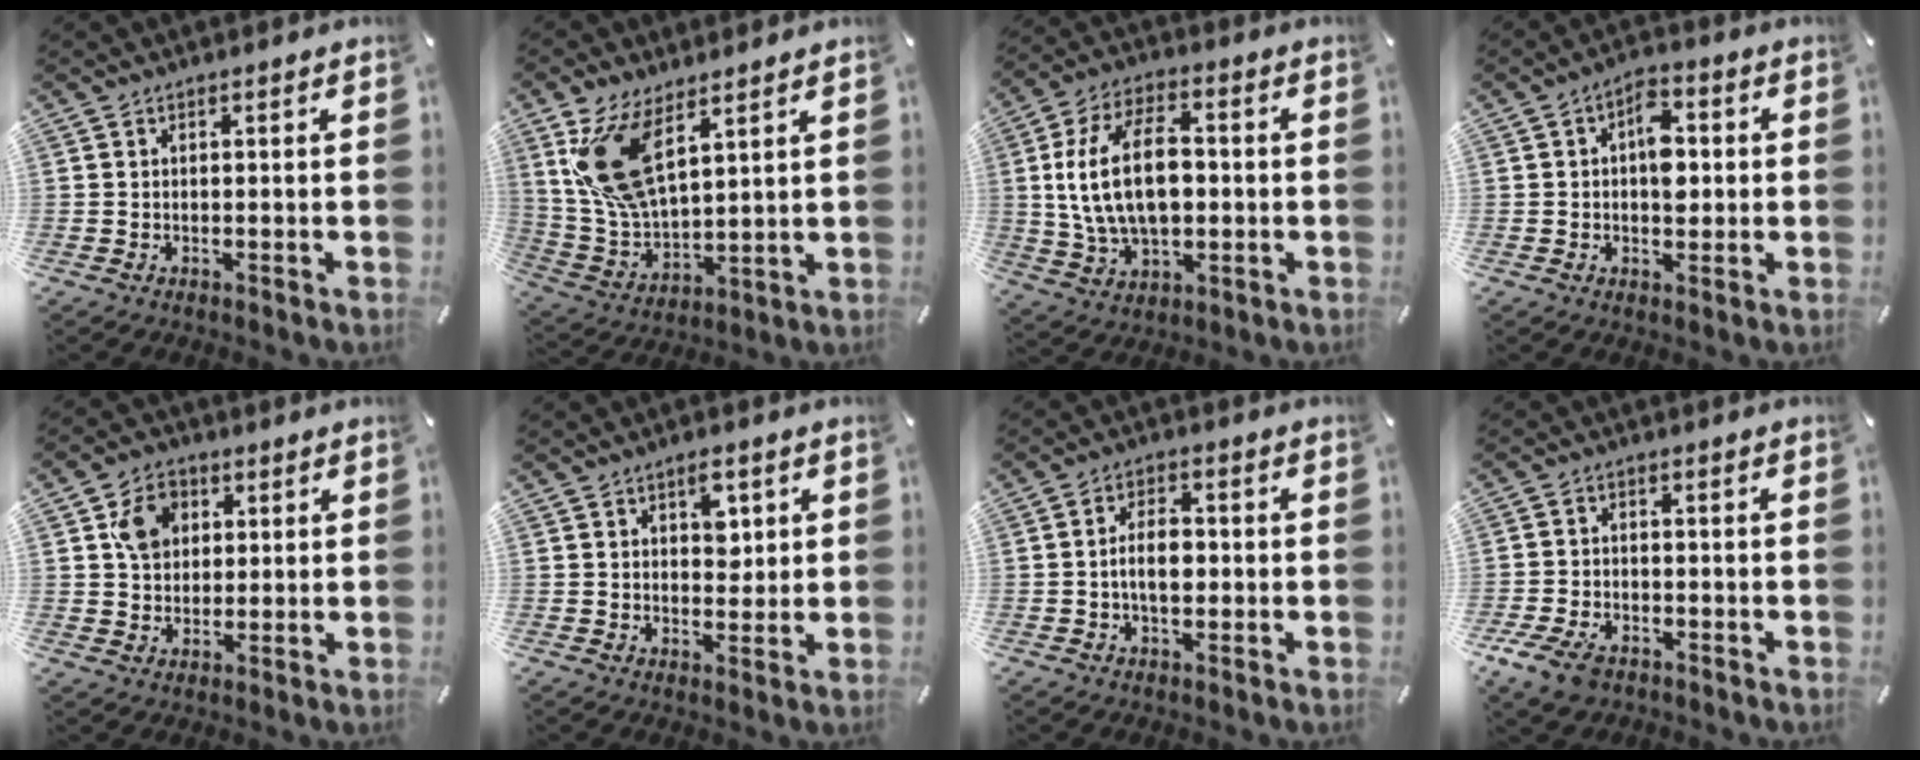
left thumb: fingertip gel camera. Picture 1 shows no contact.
{"total": 15.0, "force": [8.2, 7.4, 10.1], "torque": [-0.244, -0.023, 0.150]}
{"total": 17.5, "force": [0.8, 10.9, 13.7], "torque": [-0.278, 0.008, 0.012]}
{"total": 7.4, "force": [0.5, 4.7, 5.8], "torque": [-0.062, -0.003, 0.000]}
{"total": 7.8, "force": [2.5, 6.7, 3.2], "torque": [-0.047, 0.005, 0.045]}
{"total": 5.1, "force": [2.0, 3.3, 3.3], "torque": [-0.030, -0.009, 0.027]}
{"total": 6.5, "force": [-0.7, 3.8, 5.2], "torque": [-0.081, 0.005, -0.017]}
{"total": 6.2, "force": [-3.8, 3.8, 3.2], "torque": [-0.080, 0.014, -0.074]}